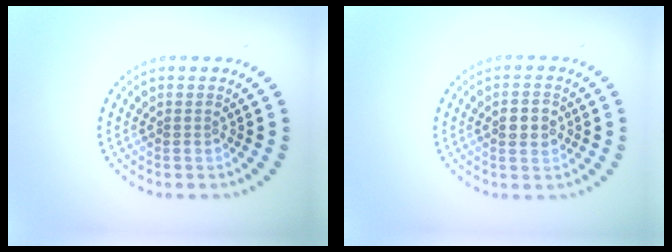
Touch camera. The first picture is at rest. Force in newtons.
{"total": 2.6, "press": 2.6, "slide": 0.0}